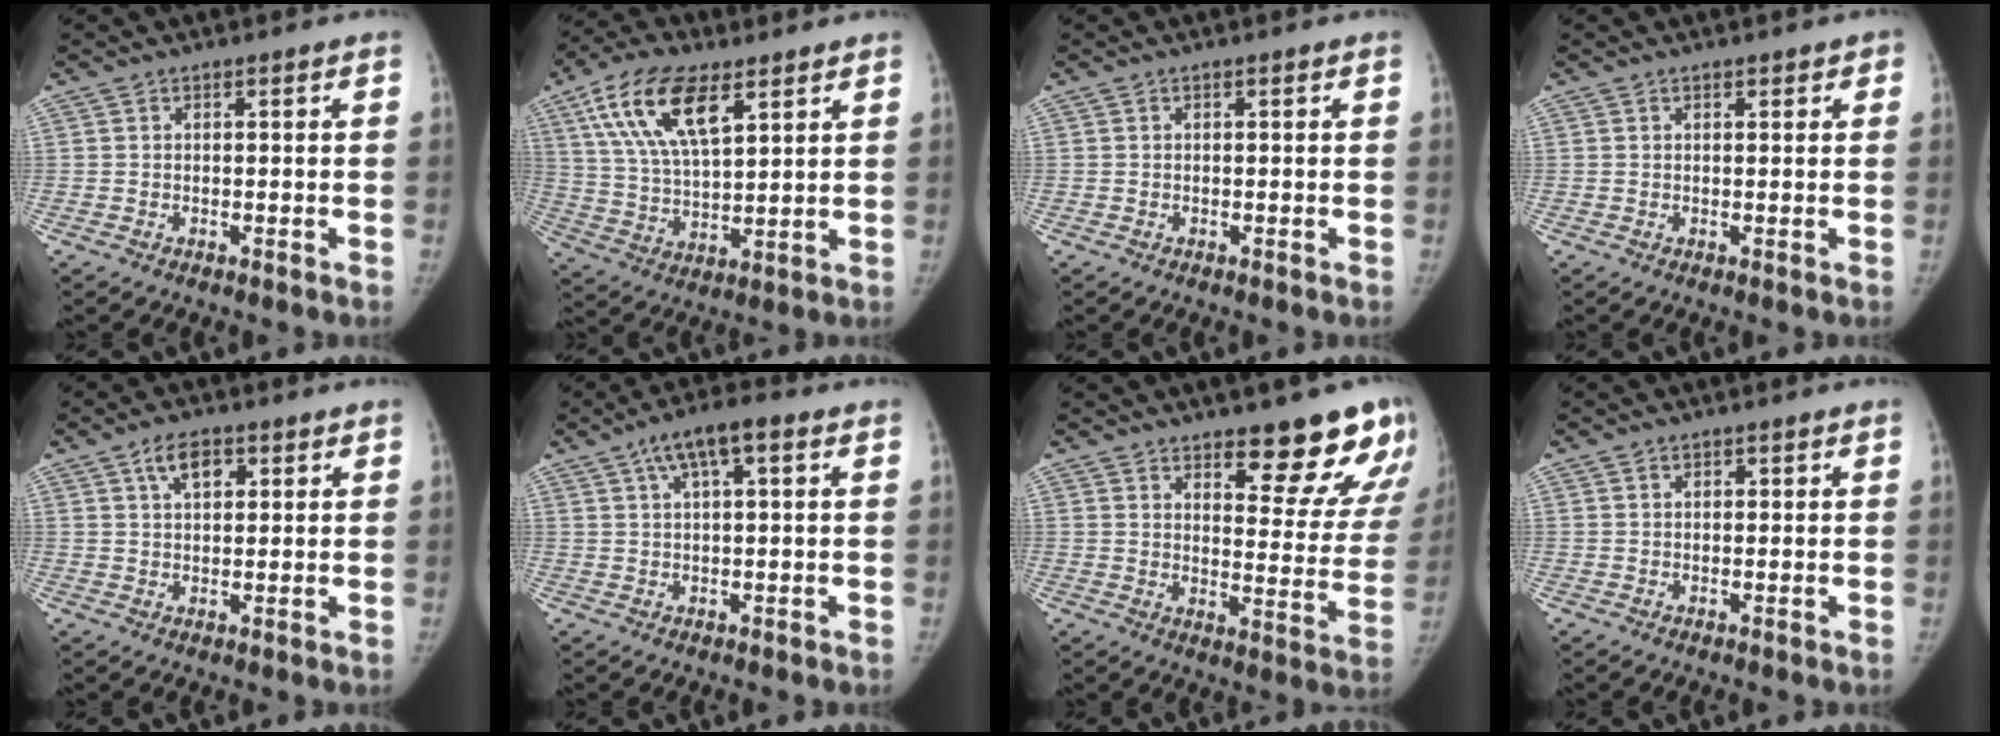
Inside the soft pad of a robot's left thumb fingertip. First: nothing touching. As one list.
[{"total": 15.6, "force": [7.7, 6.9, 11.7], "torque": [-0.205, -0.018, 0.146]}, {"total": 0.0}, {"total": 1.7, "force": [1.0, 1.0, 0.9], "torque": [0.003, -0.002, 0.010]}, {"total": 5.3, "force": [2.5, 3.1, 3.6], "torque": [-0.048, -0.003, 0.041]}, {"total": 7.6, "force": [3.3, 2.4, 6.4], "torque": [-0.111, 0.017, 0.053]}, {"total": 16.4, "force": [11.6, 5.7, 10.1], "torque": [-0.070, -0.083, 0.151]}, {"total": 0.9, "force": [0.4, 0.7, 0.3], "torque": [0.006, -0.001, 0.004]}]